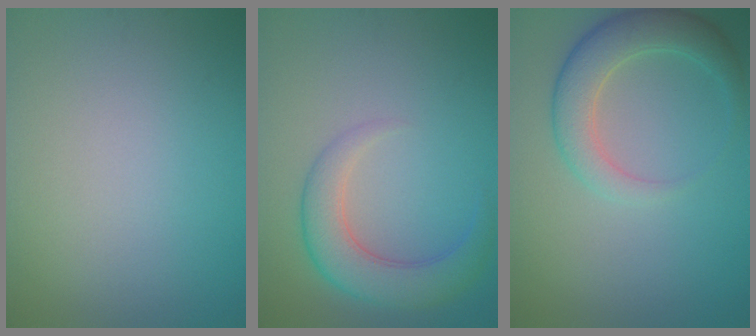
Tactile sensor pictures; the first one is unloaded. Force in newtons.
{"total": 4.5, "press": 4.5, "slide": 0.2}
{"total": 4.1, "press": 4.1, "slide": 0.1}